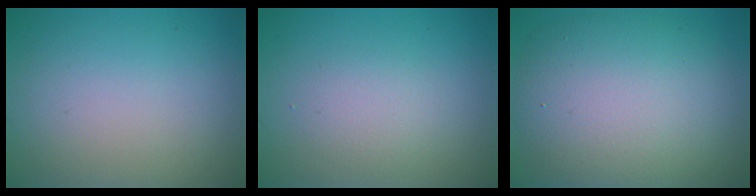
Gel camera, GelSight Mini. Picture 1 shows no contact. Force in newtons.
{"total": 1.8, "press": 1.8, "slide": 0.1}
{"total": 10.8, "press": 10.7, "slide": 0.8}